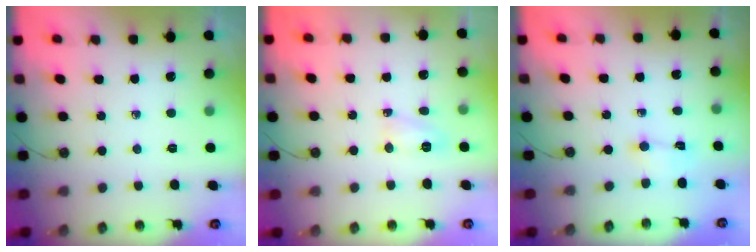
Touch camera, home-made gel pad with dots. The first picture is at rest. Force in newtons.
{"total": 5.0, "press": 5.0, "slide": 0.6}
{"total": 1.5, "press": 1.3, "slide": 0.7}